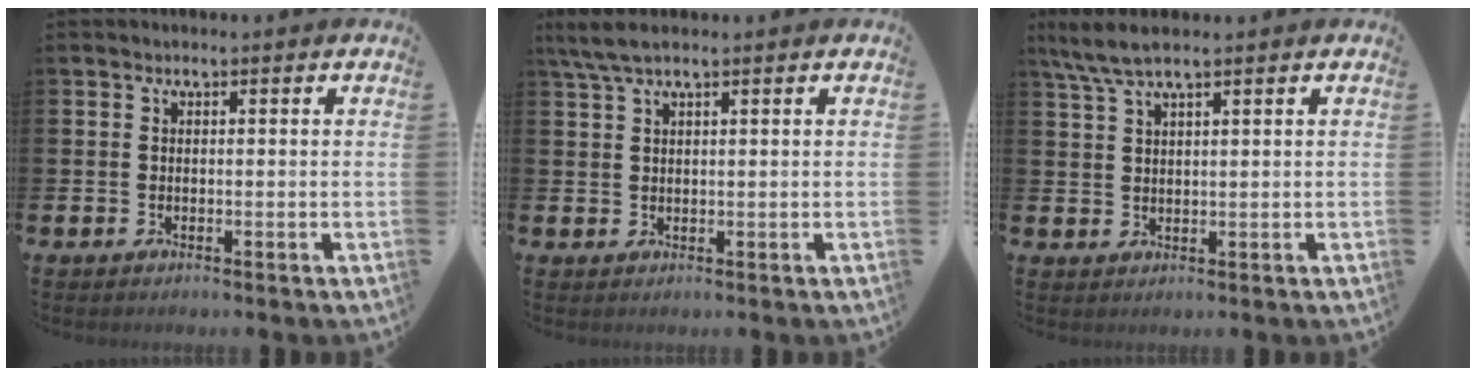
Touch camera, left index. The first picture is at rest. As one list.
[{"total": 3.1, "force": [2.2, 0.4, 2.2], "torque": [-0.052, 0.001, 0.041]}, {"total": 4.4, "force": [3.3, 0.3, 2.8], "torque": [-0.067, -0.003, 0.061]}]